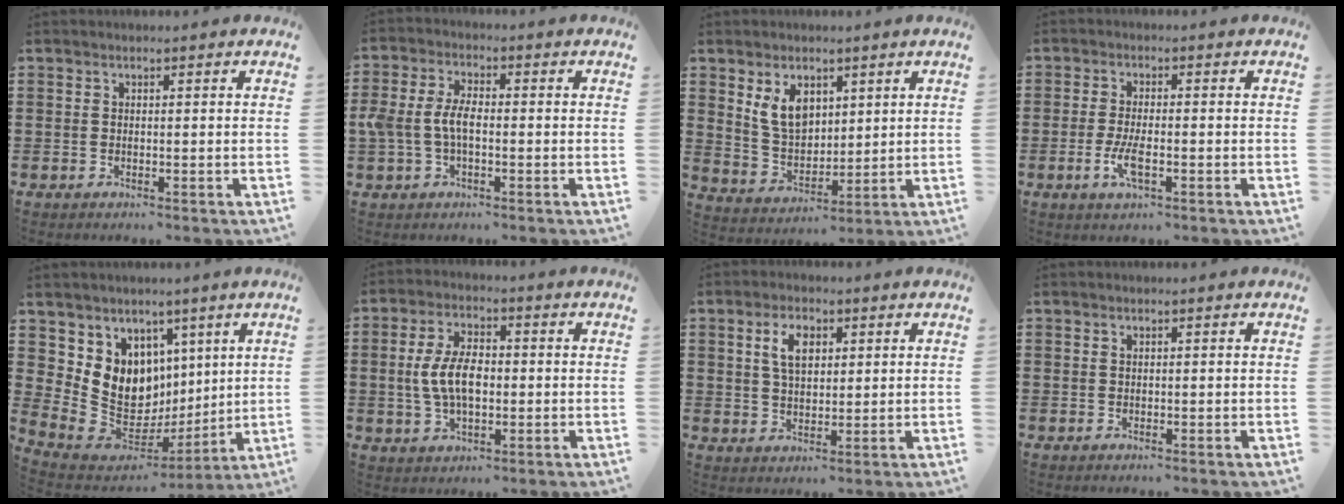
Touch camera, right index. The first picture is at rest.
{"total": 5.3, "force": [-0.7, 2.8, 4.5], "torque": [-0.112, -0.001, -0.020]}
{"total": 6.7, "force": [2.9, 4.4, 4.1], "torque": [-0.105, 0.011, 0.053]}
{"total": 4.2, "force": [-1.5, 1.2, 3.8], "torque": [-0.082, -0.004, -0.031]}
{"total": 10.2, "force": [2.4, 9.5, 2.8], "torque": [-0.094, -0.046, 0.056]}
{"total": 7.4, "force": [-0.2, 3.9, 6.2], "torque": [-0.146, 0.003, -0.012]}
{"total": 5.0, "force": [1.7, 2.8, 3.8], "torque": [-0.078, 0.011, 0.026]}
{"total": 0.0}